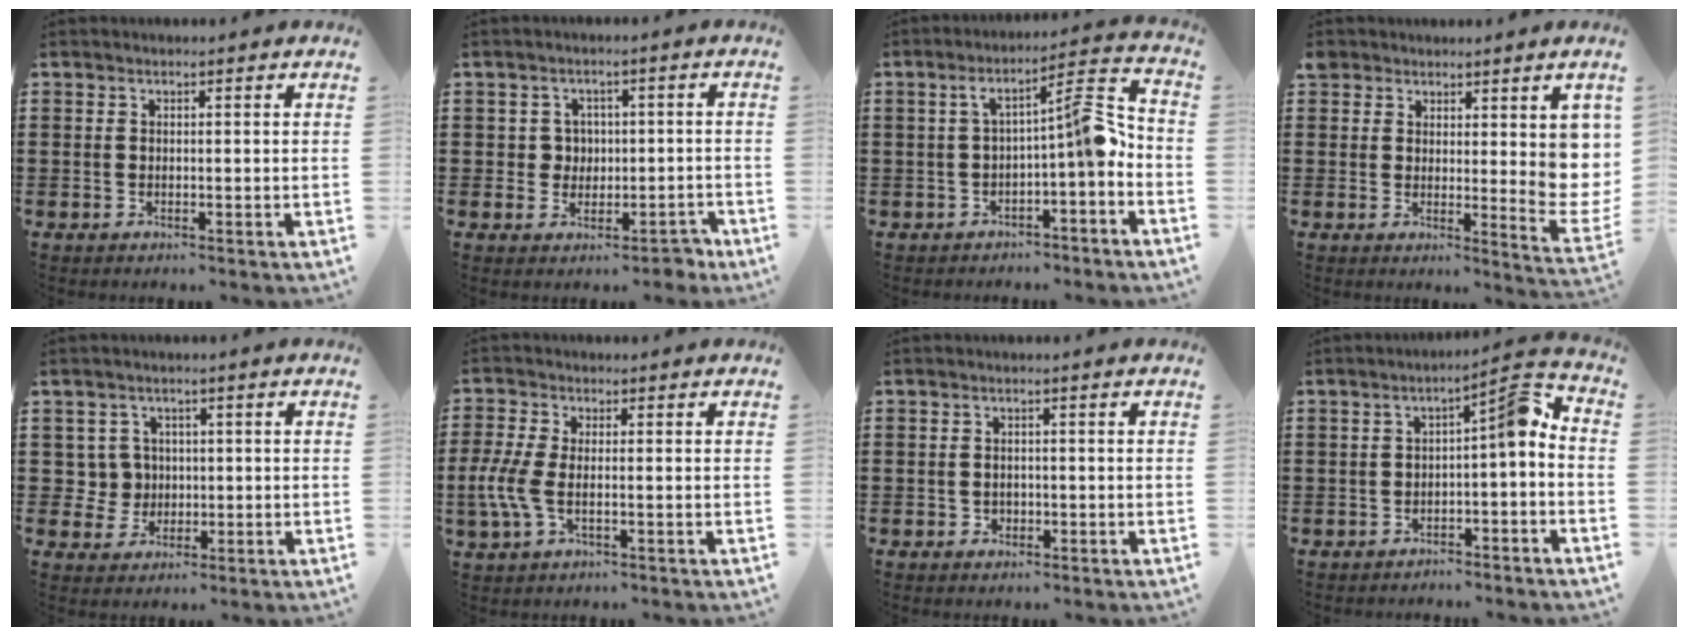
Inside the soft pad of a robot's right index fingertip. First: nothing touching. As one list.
[{"total": 3.1, "force": [-1.0, 2.8, 1.0], "torque": [-0.032, 0.006, -0.025]}, {"total": 7.9, "force": [-1.3, 2.0, 7.5], "torque": [-0.111, 0.001, -0.035]}, {"total": 6.3, "force": [3.8, 3.1, 4.0], "torque": [-0.054, -0.017, 0.071]}, {"total": 4.2, "force": [0.0, 4.1, 0.9], "torque": [-0.038, 0.013, -0.001]}, {"total": 5.1, "force": [-1.4, 2.4, 4.3], "torque": [-0.118, -0.010, -0.035]}, {"total": 1.2, "force": [-0.6, 1.1, 0.1], "torque": [-0.006, 0.003, -0.014]}, {"total": 4.4, "force": [-0.7, 1.0, 4.2], "torque": [-0.062, -0.004, -0.030]}]